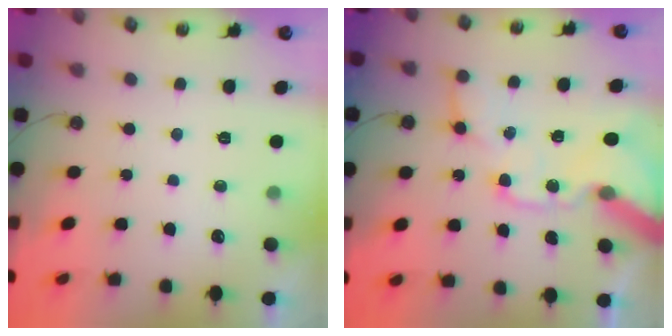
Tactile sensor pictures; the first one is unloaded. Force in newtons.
{"total": 20.5, "press": 20.3, "slide": 3.2}